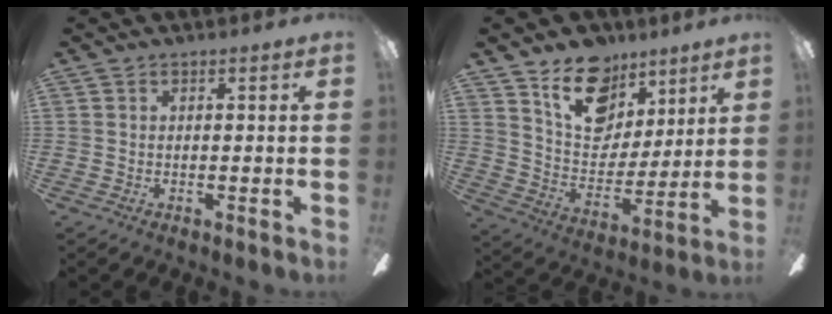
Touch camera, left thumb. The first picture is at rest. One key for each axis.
{"total": 17.0, "fx": 10.7, "fy": 11.0, "fz": 7.2, "tx": -0.110, "ty": -0.061, "tz": 0.201}